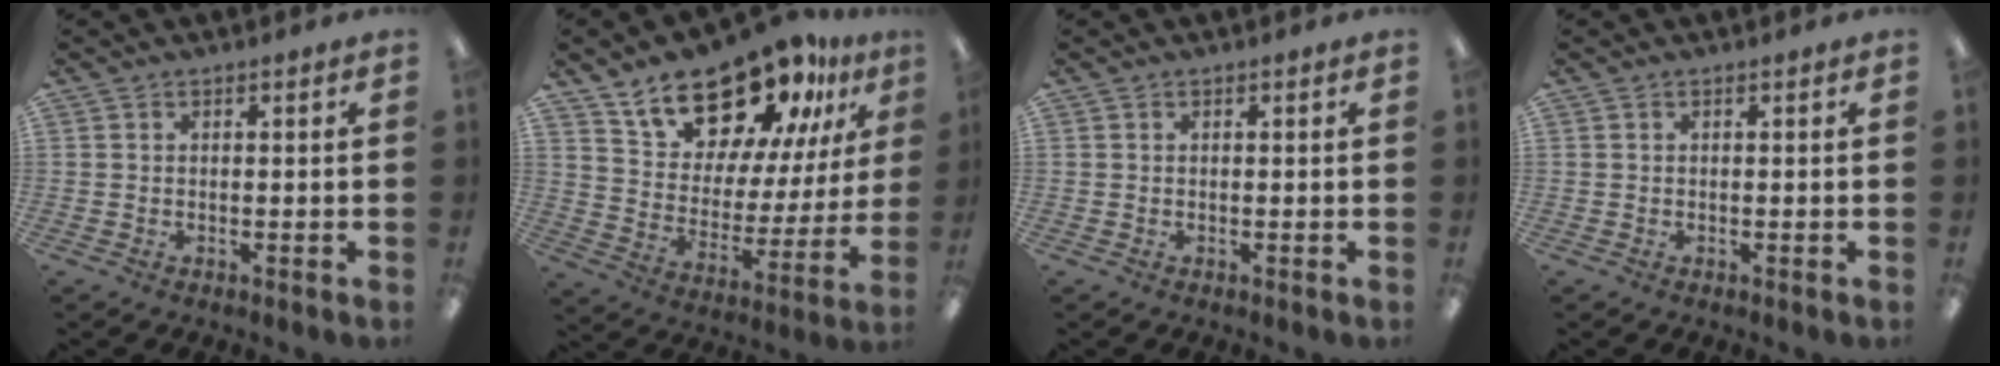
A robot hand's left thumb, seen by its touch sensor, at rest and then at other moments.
{"total": 19.7, "force": [16.1, 8.5, 7.7], "torque": [-0.136, -0.113, 0.286]}
{"total": 0.0}
{"total": 0.0}